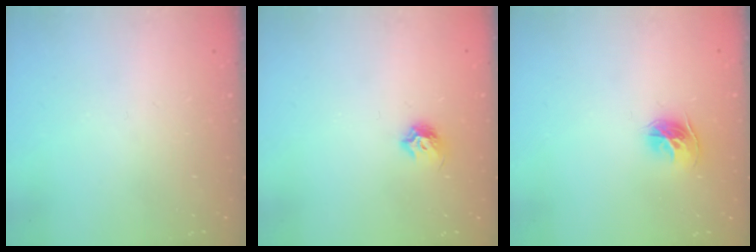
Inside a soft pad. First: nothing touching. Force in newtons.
{"total": 5.1, "press": 5.0, "slide": 1.0}
{"total": 9.2, "press": 9.1, "slide": 0.9}